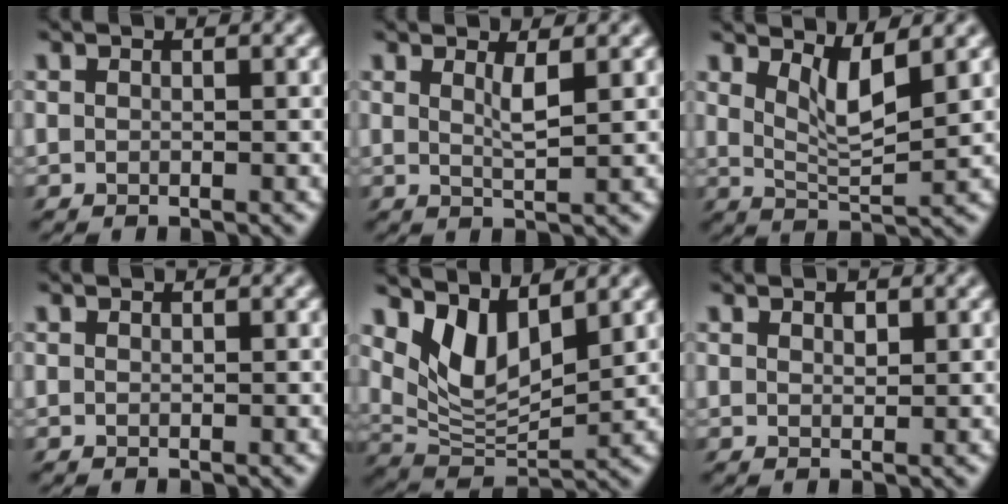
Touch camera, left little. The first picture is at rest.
{"total": 1.4, "force": [0.7, -0.7, 1.0], "torque": [-0.019, -0.004, 0.012]}
{"total": 3.4, "force": [1.9, 0.3, 2.9], "torque": [-0.058, -0.010, 0.034]}
{"total": 0.0}
{"total": 6.1, "force": [3.3, 2.2, 4.7], "torque": [-0.092, -0.011, 0.062]}
{"total": 1.1, "force": [0.7, 0.6, 0.6], "torque": [-0.016, -0.001, 0.015]}